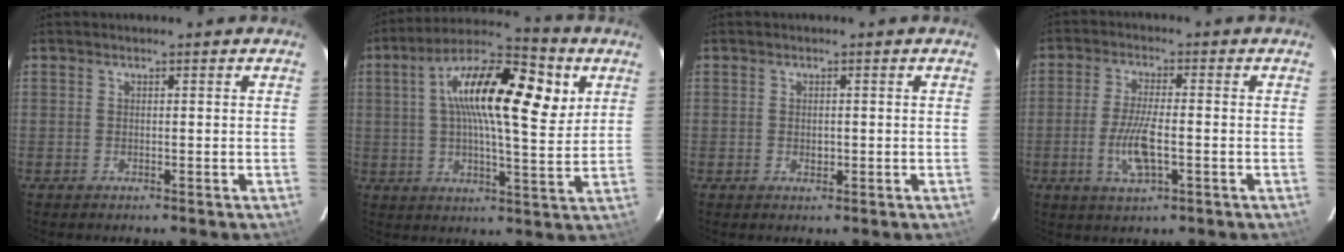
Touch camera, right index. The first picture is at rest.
{"total": 18.6, "force": [5.7, 5.7, 16.8], "torque": [-0.283, 0.031, 0.075]}
{"total": 1.2, "force": [-0.1, 0.9, 0.8], "torque": [-0.013, 0.002, -0.001]}
{"total": 7.7, "force": [-2.1, 2.2, 7.1], "torque": [-0.146, -0.007, -0.040]}